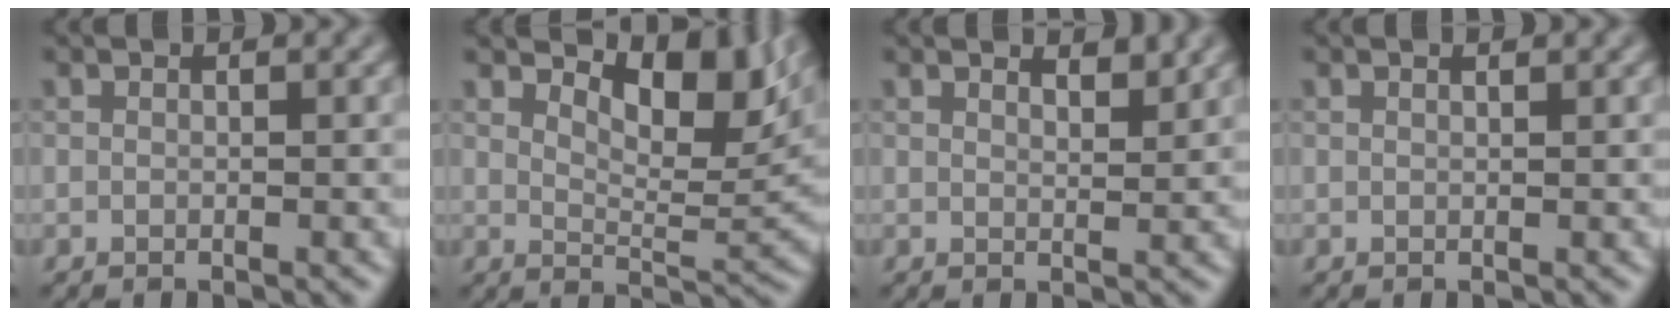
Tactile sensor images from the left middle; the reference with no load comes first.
{"total": 7.0, "force": [3.8, 2.7, 5.2], "torque": [-0.076, -0.005, 0.064]}
{"total": 2.7, "force": [2.3, 0.7, 1.3], "torque": [-0.009, 0.008, 0.021]}
{"total": 0.7, "force": [0.6, 0.2, 0.5], "torque": [-0.010, 0.000, 0.003]}